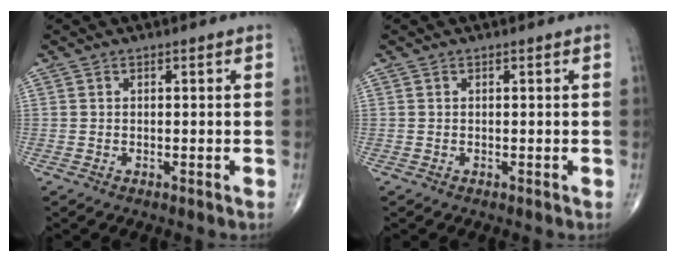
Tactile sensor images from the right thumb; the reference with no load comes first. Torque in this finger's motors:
{"motor_torque": [0.00, 0.00, -0.01, 0.00, 0.00]}